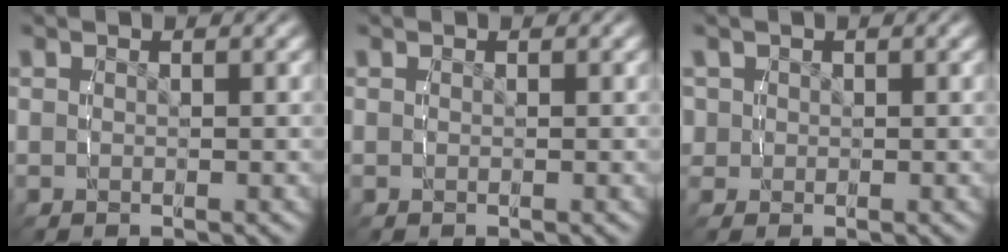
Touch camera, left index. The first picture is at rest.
{"total": 0.0}
{"total": 2.1, "force": [0.4, 2.0, 0.4], "torque": [-0.023, -0.002, 0.004]}